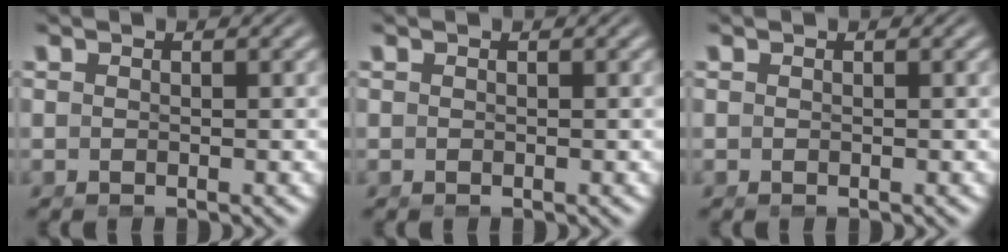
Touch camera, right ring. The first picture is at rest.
{"total": 0.0}
{"total": 0.0}